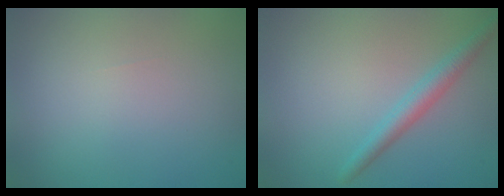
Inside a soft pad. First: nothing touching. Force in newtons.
{"total": 2.3, "press": 2.3, "slide": 0.0}